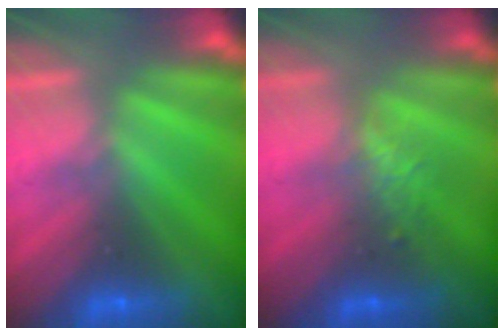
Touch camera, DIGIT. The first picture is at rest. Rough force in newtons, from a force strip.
{"total": 2.4}